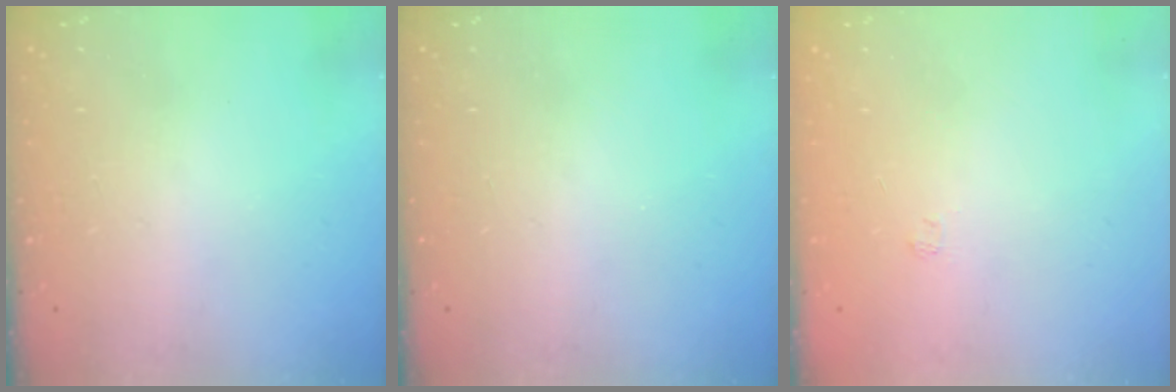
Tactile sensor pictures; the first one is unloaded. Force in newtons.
{"total": 0.0}
{"total": 1.8, "press": 1.4, "slide": 1.1}